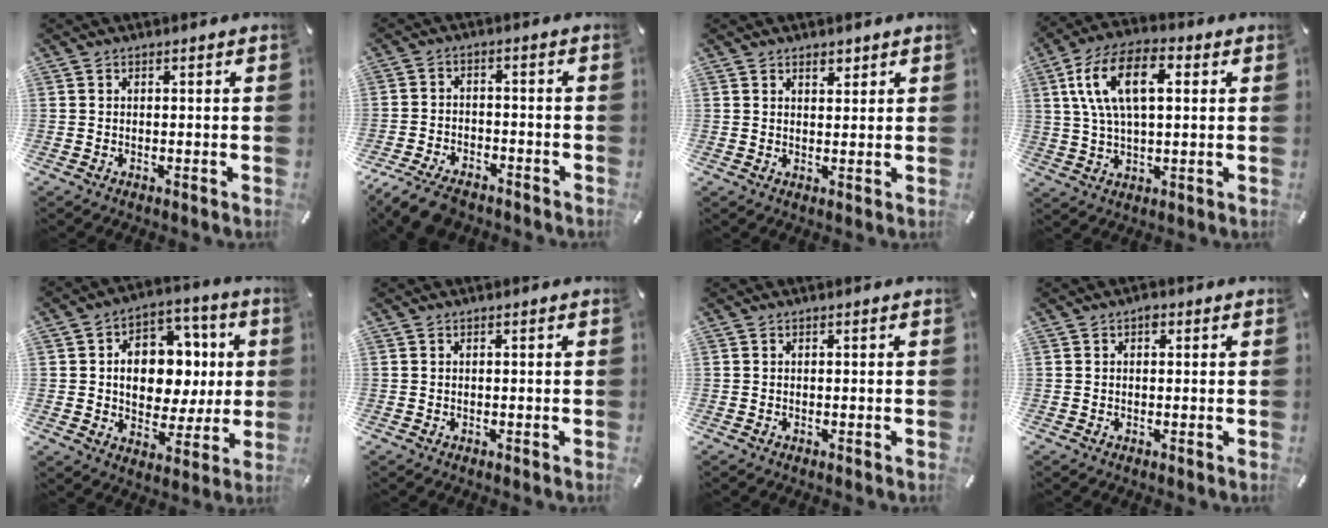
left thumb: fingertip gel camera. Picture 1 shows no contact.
{"total": 7.5, "force": [-6.0, 3.3, 3.2], "torque": [-0.065, 0.026, -0.113]}
{"total": 2.1, "force": [1.6, 1.2, 0.7], "torque": [0.001, -0.006, 0.025]}
{"total": 13.8, "force": [4.1, 7.4, 10.9], "torque": [-0.232, 0.010, 0.067]}
{"total": 13.0, "force": [0.6, 10.6, 7.4], "torque": [-0.115, -0.003, 0.020]}
{"total": 0.0}
{"total": 0.0}
{"total": 1.4, "force": [0.5, 1.0, 0.8], "torque": [-0.009, 0.004, 0.005]}